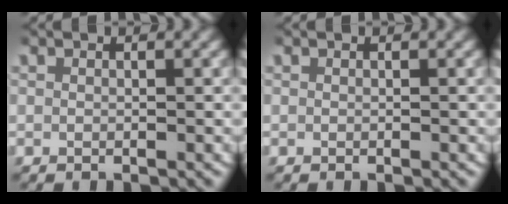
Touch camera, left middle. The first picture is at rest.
{"total": 0.0}